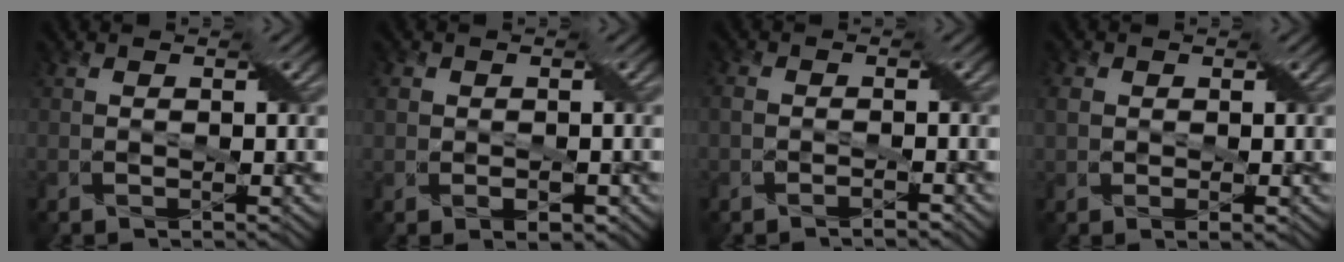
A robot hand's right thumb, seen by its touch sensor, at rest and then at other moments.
{"total": 3.1, "force": [-0.4, 2.5, 1.9], "torque": [-0.037, -0.007, -0.006]}
{"total": 2.1, "force": [-1.2, 1.1, 1.4], "torque": [-0.027, 0.001, -0.023]}
{"total": 2.9, "force": [0.1, 2.1, 2.1], "torque": [-0.042, -0.002, 0.000]}